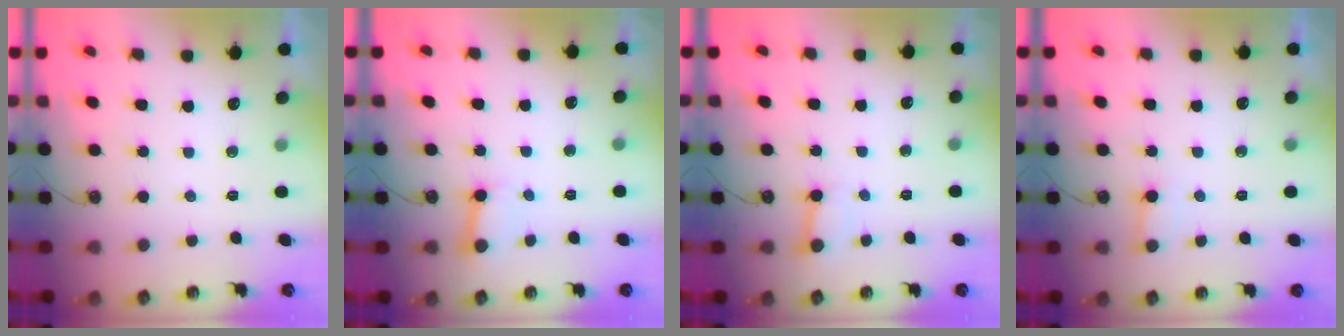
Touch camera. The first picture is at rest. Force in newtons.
{"total": 4.2, "press": 4.2, "slide": 0.5}
{"total": 2.5, "press": 2.5, "slide": 0.1}
{"total": 5.4, "press": 5.4, "slide": 0.8}